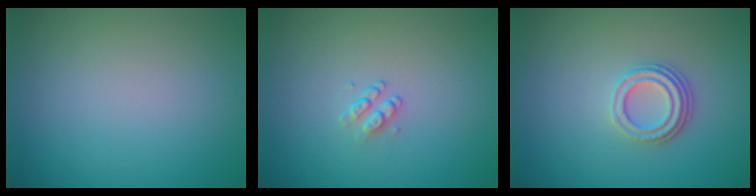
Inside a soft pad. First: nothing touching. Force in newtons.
{"total": 1.1, "press": 0.8, "slide": 0.7}
{"total": 3.3, "press": 2.4, "slide": 2.3}